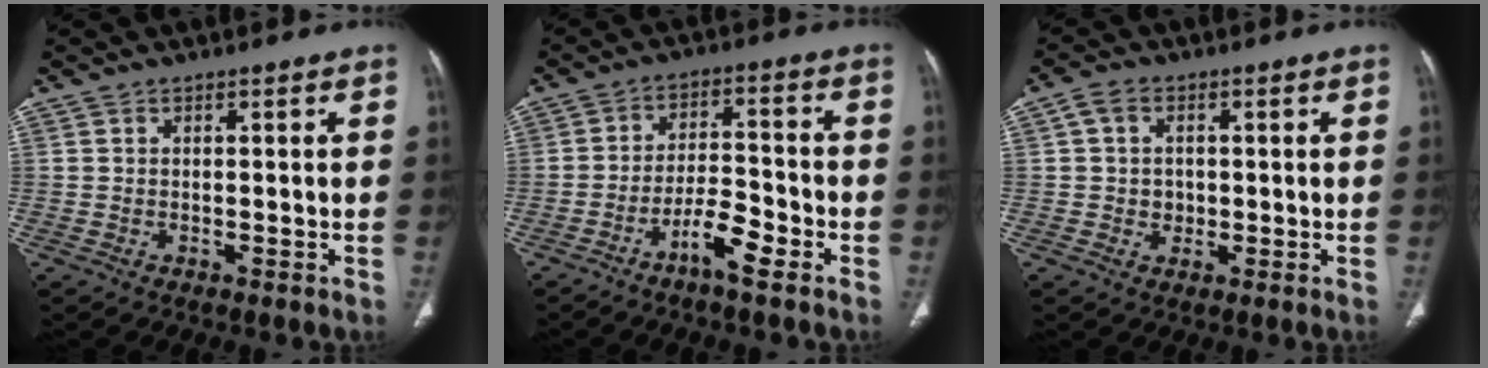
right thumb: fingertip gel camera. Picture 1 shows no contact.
{"total": 7.0, "force": [-4.4, 1.7, 5.2], "torque": [-0.093, 0.034, -0.077]}
{"total": 4.6, "force": [0.4, 3.8, 2.5], "torque": [-0.029, 0.002, 0.005]}